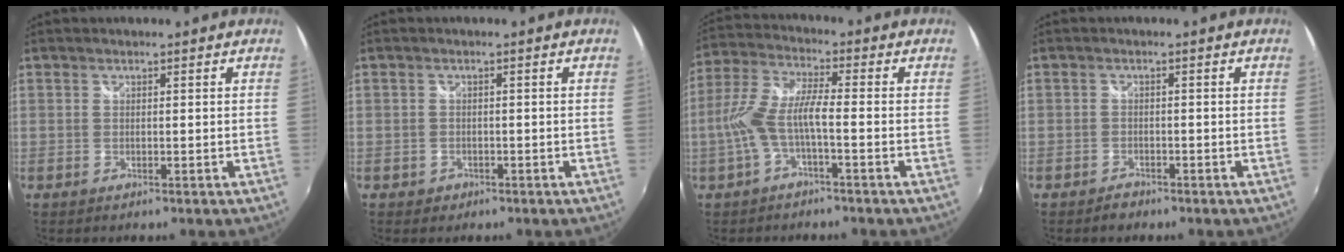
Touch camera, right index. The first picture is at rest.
{"total": 1.9, "force": [-0.8, 1.6, 0.4], "torque": [-0.010, 0.000, -0.008]}
{"total": 8.2, "force": [-2.6, 1.4, 7.6], "torque": [-0.174, 0.006, -0.047]}
{"total": 2.0, "force": [-1.6, 1.2, 0.3], "torque": [-0.010, 0.002, -0.025]}